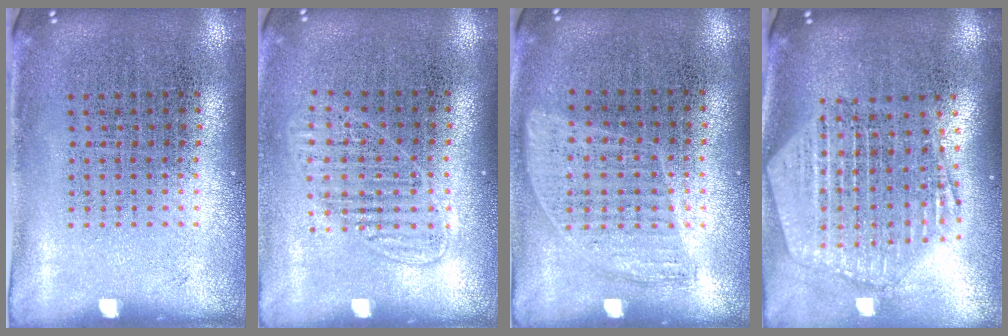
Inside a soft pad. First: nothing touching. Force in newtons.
{"total": 1.3, "press": 1.2, "slide": 0.7}
{"total": 0.9, "press": 0.8, "slide": 0.4}
{"total": 2.6, "press": 2.1, "slide": 1.4}